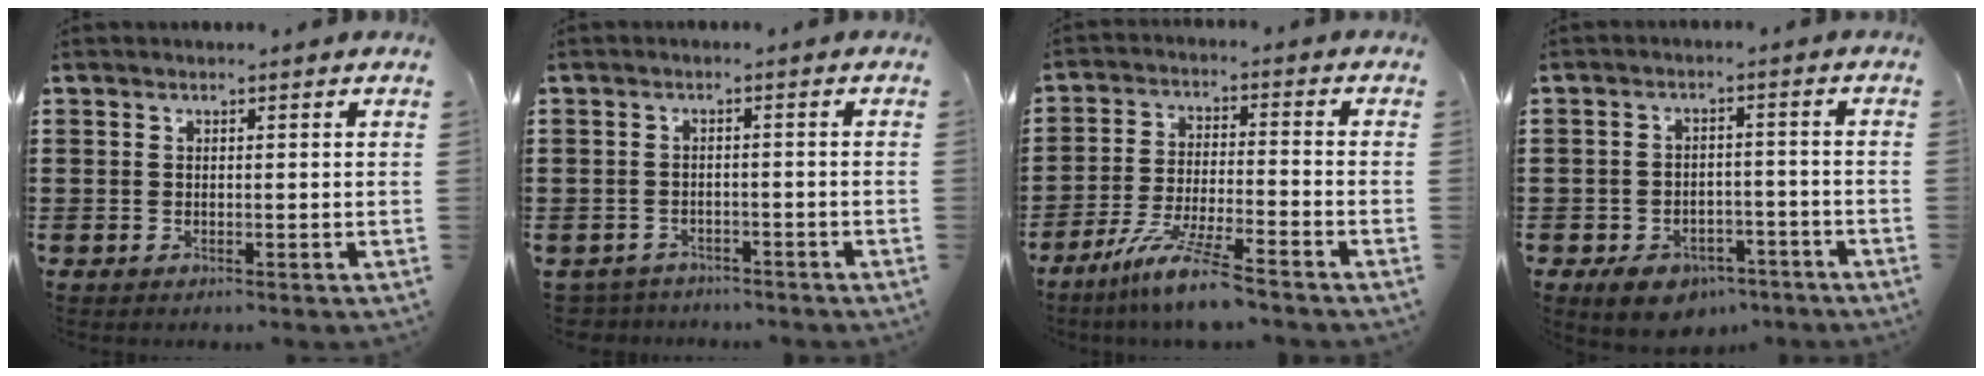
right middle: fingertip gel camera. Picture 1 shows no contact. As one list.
[{"total": 2.2, "force": [-2.1, 0.4, -0.3], "torque": [-0.004, 0.000, -0.048]}, {"total": 8.4, "force": [-6.8, -0.2, 5.0], "torque": [-0.107, -0.015, -0.132]}, {"total": 4.6, "force": [-3.8, 2.3, 1.2], "torque": [-0.029, 0.012, -0.073]}]